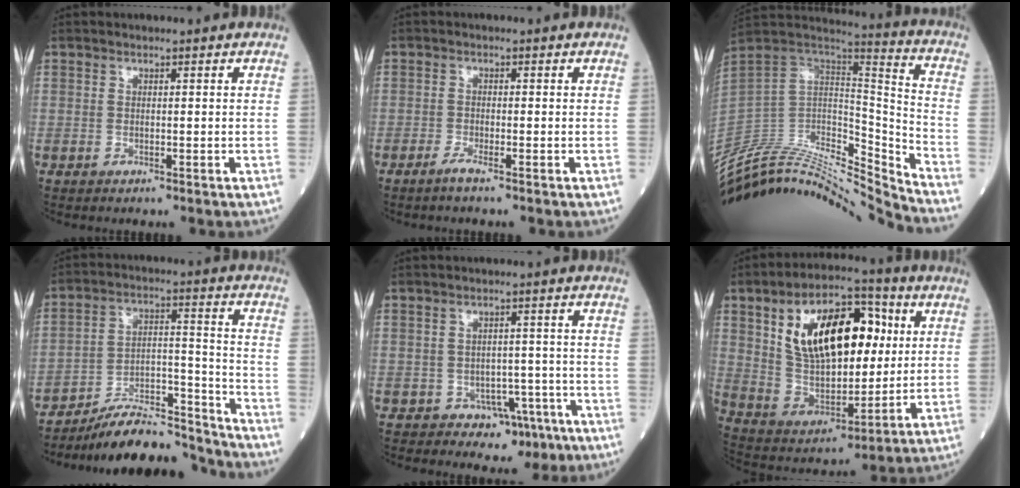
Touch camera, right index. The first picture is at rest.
{"total": 1.7, "force": [-1.2, -0.2, 1.1], "torque": [-0.029, -0.004, -0.027]}
{"total": 27.0, "force": [-26.0, 1.5, 7.3], "torque": [-0.140, 0.006, -0.417]}
{"total": 15.1, "force": [-14.6, 1.5, 3.6], "torque": [-0.052, 0.038, -0.243]}
{"total": 5.8, "force": [-3.5, 4.6, 0.8], "torque": [0.010, 0.018, -0.043]}
{"total": 20.0, "force": [5.6, 9.6, 16.7], "torque": [-0.299, 0.035, 0.099]}